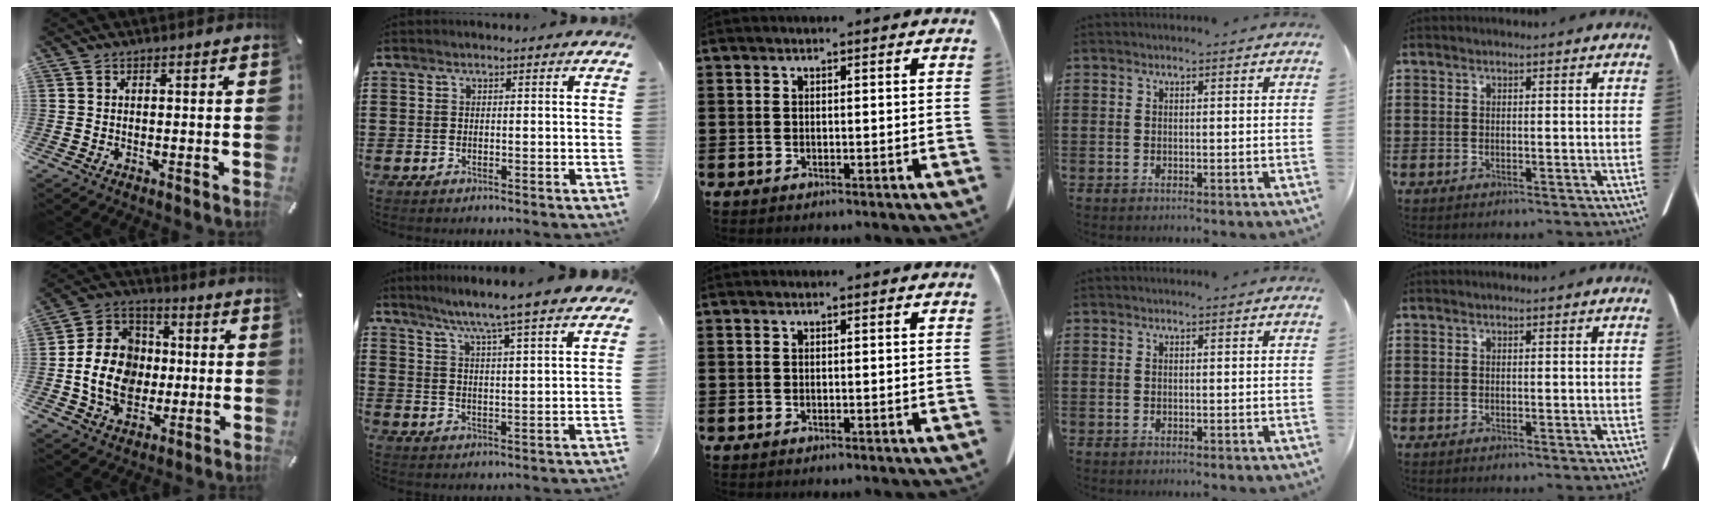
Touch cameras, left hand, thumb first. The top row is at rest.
{"thumb": {"total": 14.5, "force": [-1.7, 12.2, 7.8], "torque": [-0.179, 0.019, -0.026]}, "index": {"total": 6.0, "force": [5.3, -1.3, 2.5], "torque": [-0.071, -0.038, 0.086]}}